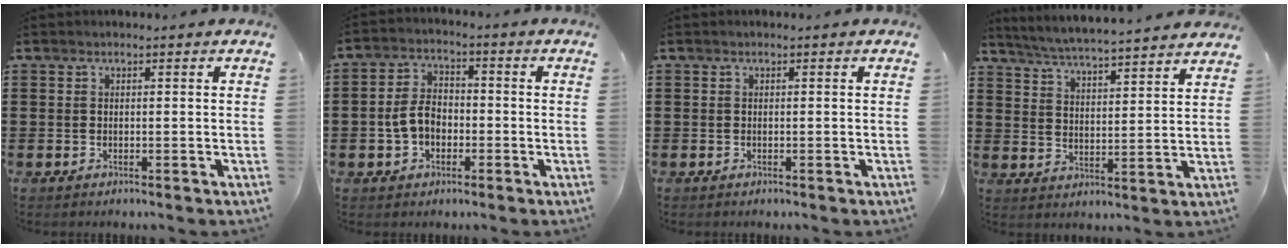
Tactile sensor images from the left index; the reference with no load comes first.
{"total": 5.4, "force": [-1.2, 3.7, 3.8], "torque": [-0.092, 0.005, -0.030]}
{"total": 0.0}
{"total": 5.1, "force": [4.9, -0.6, 1.1], "torque": [-0.045, -0.035, 0.082]}